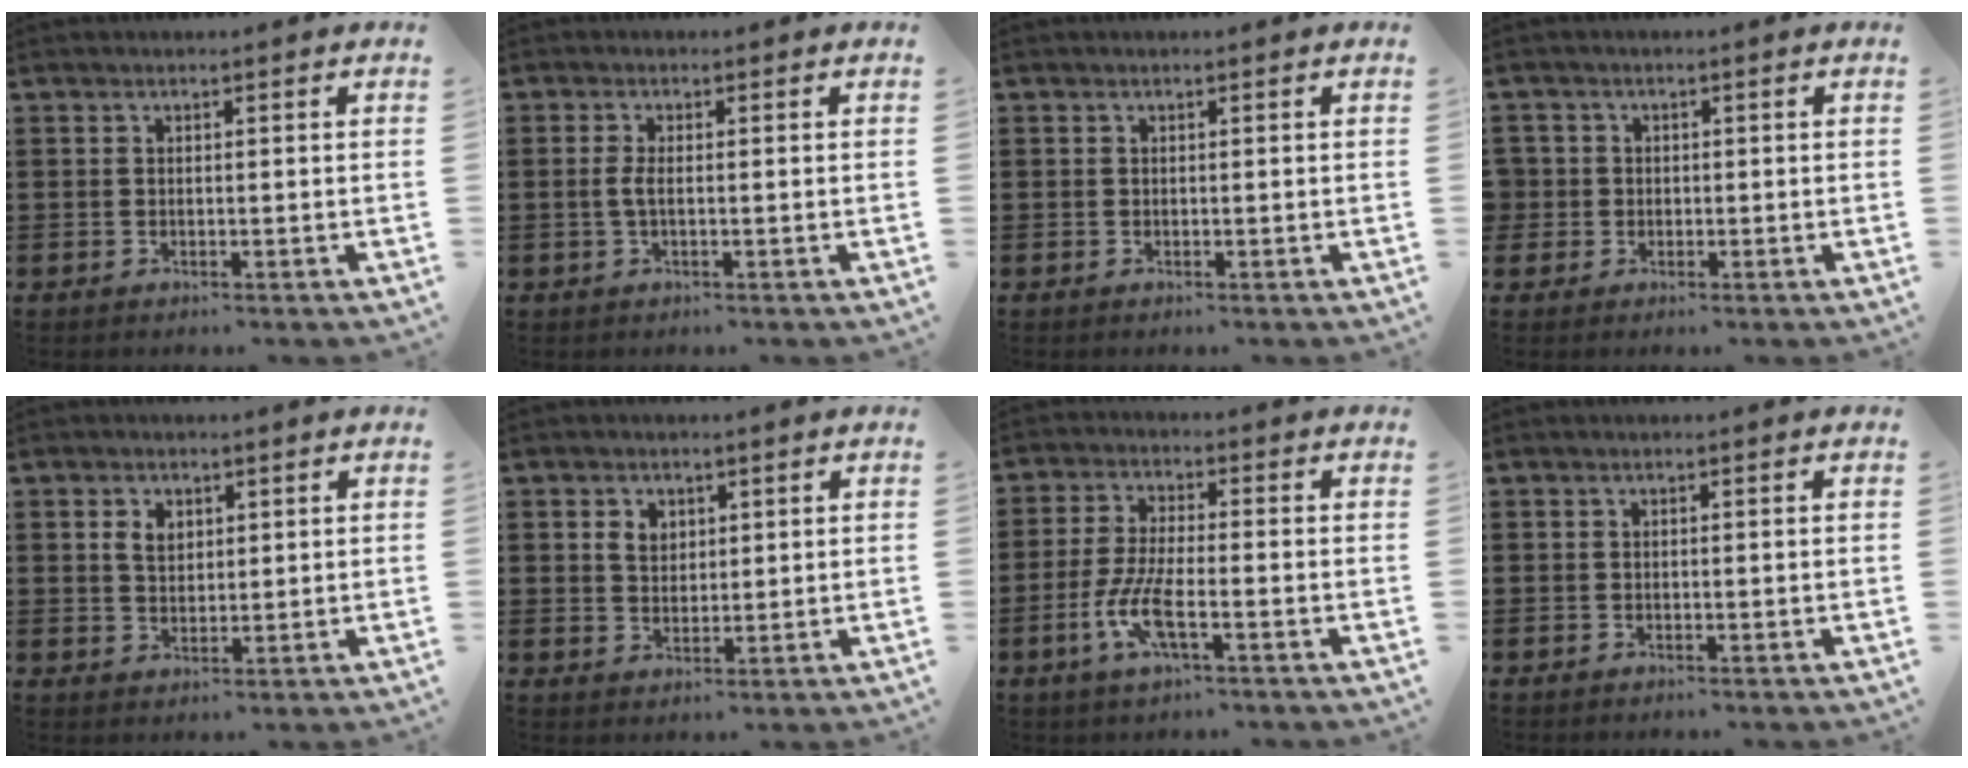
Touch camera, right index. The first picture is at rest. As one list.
[{"total": 2.1, "force": [-0.3, 0.5, 2.1], "torque": [-0.053, -0.005, -0.011]}, {"total": 0.0}, {"total": 2.4, "force": [-0.2, 2.4, 0.2], "torque": [-0.024, 0.006, -0.010]}, {"total": 2.9, "force": [1.0, 2.1, 1.8], "torque": [-0.042, 0.009, 0.018]}, {"total": 2.9, "force": [1.1, 2.3, 1.4], "torque": [-0.036, 0.010, 0.019]}, {"total": 6.9, "force": [-2.9, 1.7, 6.0], "torque": [-0.140, -0.015, -0.059]}, {"total": 0.0}]